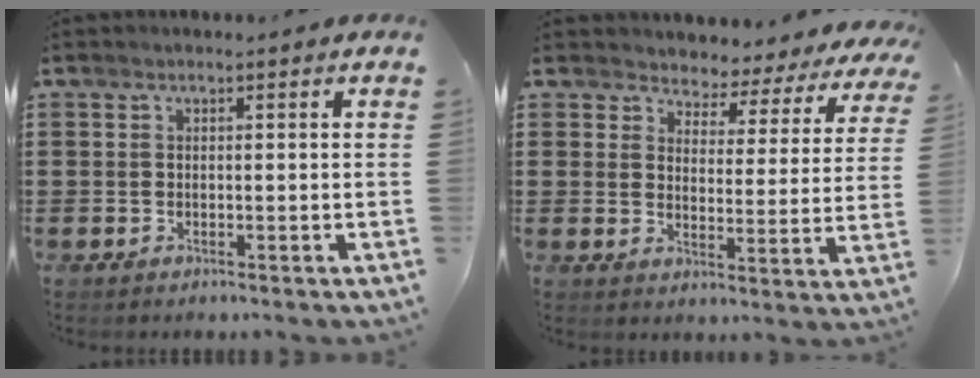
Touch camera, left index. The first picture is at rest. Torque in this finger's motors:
{"motor_torque": [2.14, 0.00, 0.24, -0.04]}